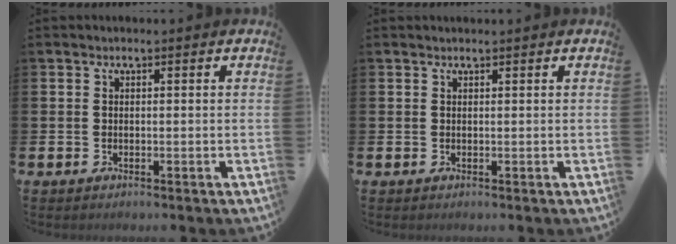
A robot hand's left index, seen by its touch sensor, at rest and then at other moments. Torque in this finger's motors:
{"motor_torque": [0.23, -1.63, -0.10, -0.02]}